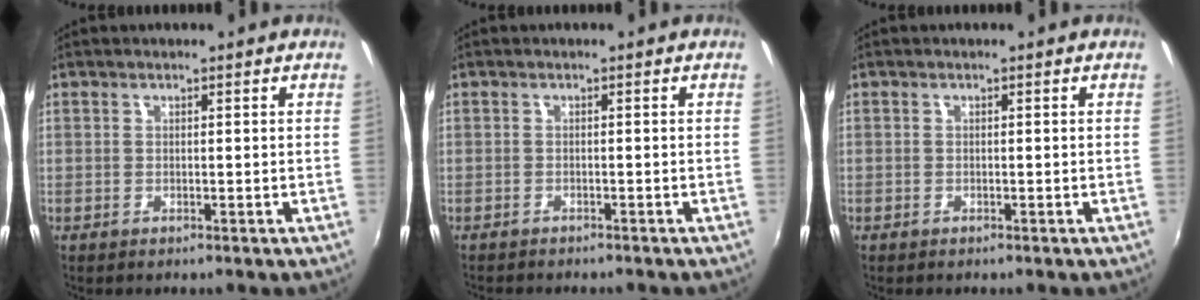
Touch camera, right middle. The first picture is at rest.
{"total": 2.3, "force": [-2.2, 0.6, 0.5], "torque": [-0.021, -0.011, -0.036]}
{"total": 0.6, "force": [-0.4, 0.5, 0.0], "torque": [-0.002, 0.002, -0.007]}